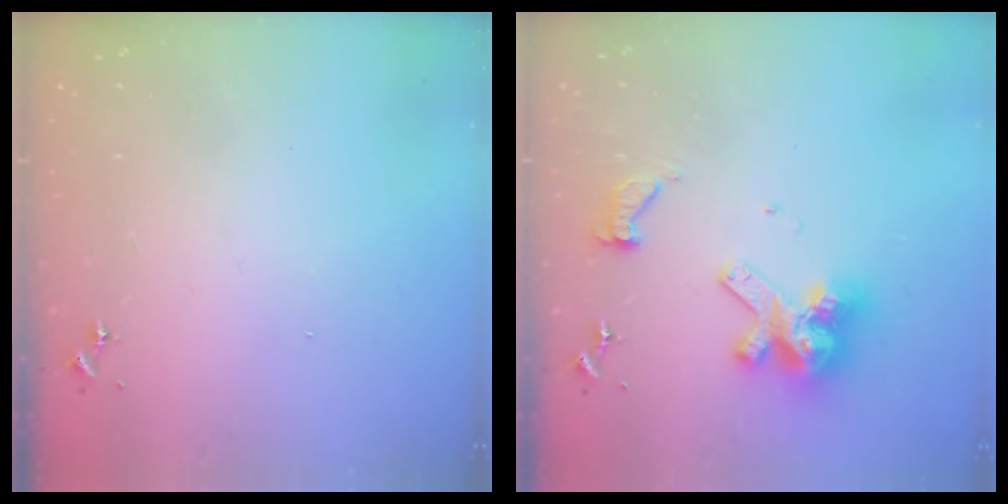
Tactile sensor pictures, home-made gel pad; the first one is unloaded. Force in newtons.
{"total": 14.1, "press": 14.0, "slide": 1.6}